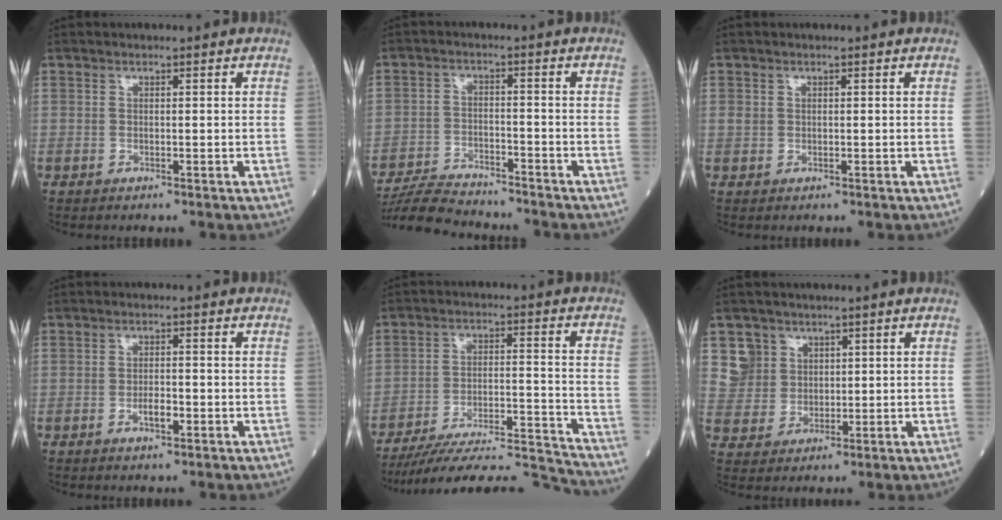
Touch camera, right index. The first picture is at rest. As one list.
[{"total": 8.2, "force": [-8.0, 0.8, 1.7], "torque": [-0.035, -0.013, -0.141]}, {"total": 1.0, "force": [0.3, 0.9, 0.4], "torque": [-0.005, 0.008, 0.006]}, {"total": 2.5, "force": [-1.0, 0.8, 2.1], "torque": [-0.034, 0.003, -0.016]}, {"total": 16.8, "force": [-16.2, -0.4, 4.3], "torque": [-0.068, 0.011, -0.254]}, {"total": 5.5, "force": [2.5, 4.9, -0.2], "torque": [0.002, 0.009, 0.060]}]